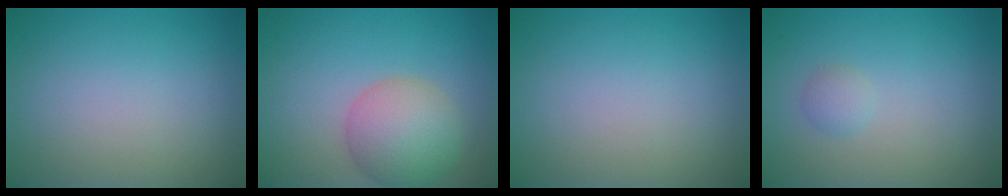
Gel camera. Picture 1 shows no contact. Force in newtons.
{"total": 5.6, "press": 5.6, "slide": 0.4}
{"total": 0.0}
{"total": 1.0, "press": 1.0, "slide": 0.1}